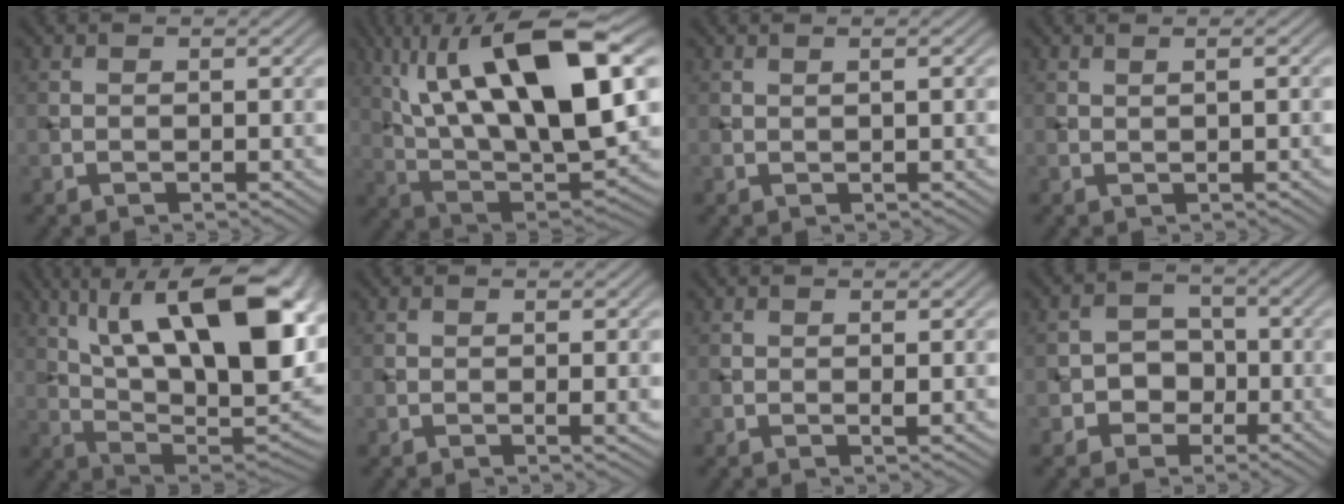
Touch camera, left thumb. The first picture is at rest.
{"total": 19.8, "force": [7.2, 7.9, 16.7], "torque": [-0.306, 0.023, 0.127]}
{"total": 1.1, "force": [0.4, 0.1, 1.1], "torque": [-0.017, 0.002, 0.004]}
{"total": 2.0, "force": [0.4, 0.4, 1.9], "torque": [-0.025, 0.004, 0.002]}
{"total": 20.8, "force": [7.9, 8.8, 17.2], "torque": [-0.280, 0.027, 0.128]}
{"total": 1.3, "force": [0.0, 0.1, 1.3], "torque": [-0.025, -0.001, -0.001]}
{"total": 0.8, "force": [0.2, 0.1, 0.8], "torque": [-0.016, 0.000, 0.002]}
{"total": 3.6, "force": [-1.1, 3.2, 1.3], "torque": [-0.004, 0.002, -0.031]}